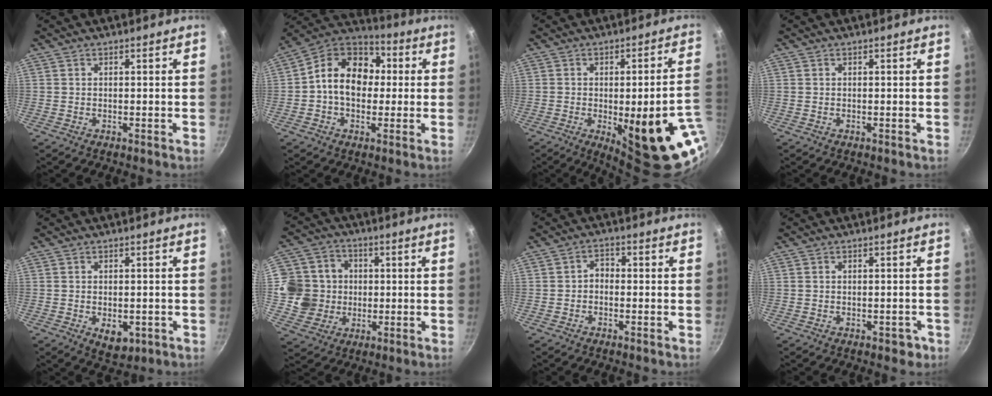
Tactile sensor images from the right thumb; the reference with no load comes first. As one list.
[{"total": 14.6, "force": [0.9, 11.0, 9.6], "torque": [-0.111, 0.033, -0.008]}, {"total": 21.7, "force": [-5.7, 6.6, 19.9], "torque": [-0.213, 0.004, -0.057]}, {"total": 0.0}, {"total": 5.5, "force": [-1.6, 3.4, 4.0], "torque": [-0.043, 0.000, -0.013]}, {"total": 11.5, "force": [0.1, 11.0, 3.4], "torque": [-0.028, 0.014, -0.007]}, {"total": 2.5, "force": [-0.8, 1.8, 1.5], "torque": [-0.018, 0.016, -0.019]}, {"total": 2.4, "force": [-1.1, 1.5, 1.5], "torque": [-0.004, 0.019, -0.003]}]